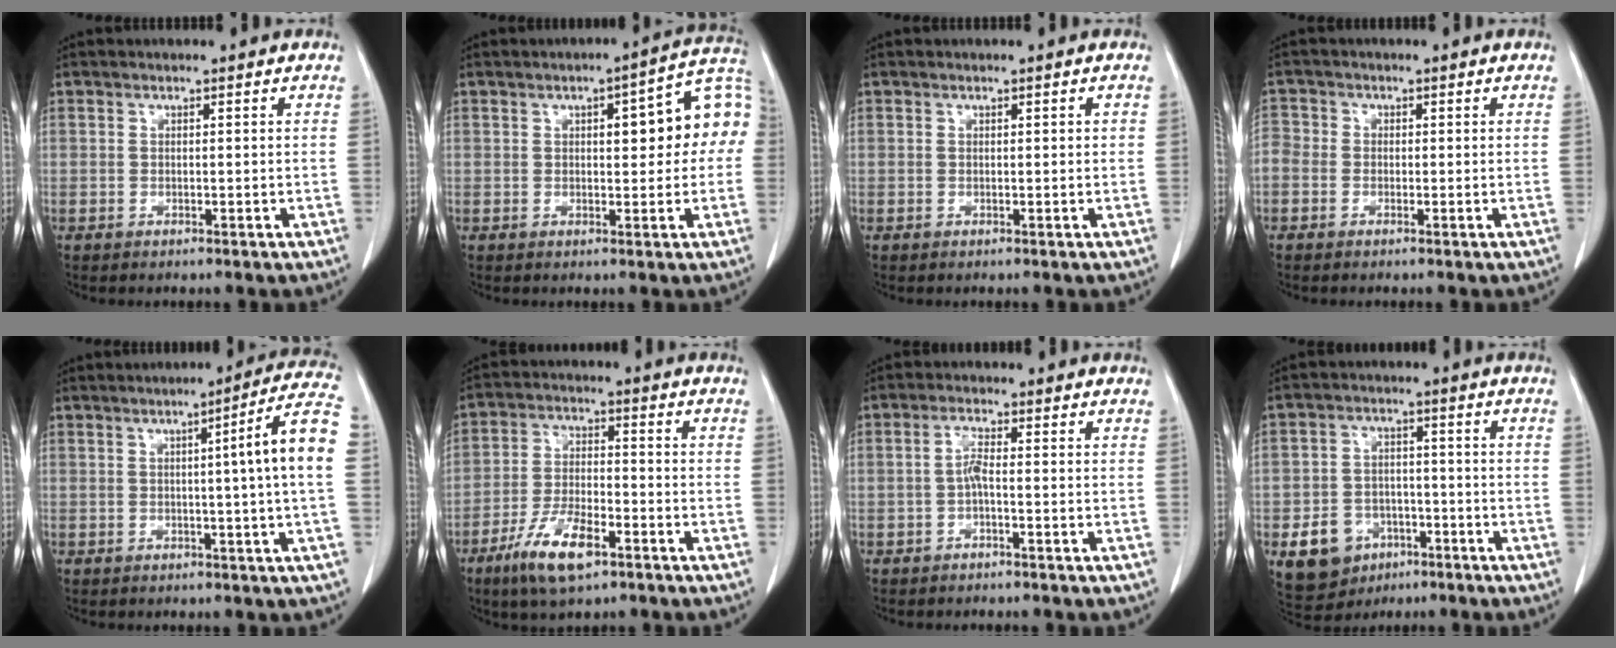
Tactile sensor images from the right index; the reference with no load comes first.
{"total": 10.5, "force": [1.6, 2.9, 9.9], "torque": [-0.126, 0.038, 0.019]}
{"total": 0.5, "force": [0.1, 0.0, 0.5], "torque": [-0.010, 0.000, 0.003]}
{"total": 4.2, "force": [-0.6, 3.8, 1.7], "torque": [-0.054, 0.016, -0.015]}
{"total": 9.7, "force": [0.6, -1.7, 9.5], "torque": [-0.122, 0.005, 0.004]}
{"total": 9.6, "force": [-5.7, 2.9, 7.1], "torque": [-0.143, -0.010, -0.103]}
{"total": 2.3, "force": [-0.5, 0.3, 2.2], "torque": [-0.042, 0.004, -0.009]}
{"total": 8.8, "force": [-3.9, 7.1, 3.4], "torque": [-0.067, 0.011, -0.051]}